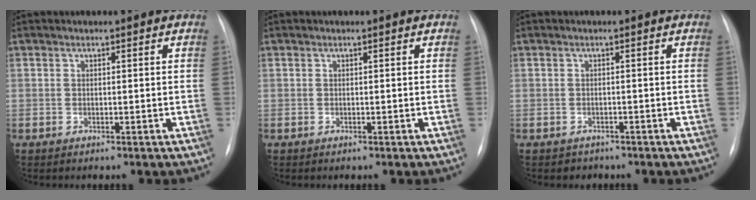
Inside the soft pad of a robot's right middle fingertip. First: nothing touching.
{"total": 0.0}
{"total": 1.7, "force": [-1.3, 1.1, -0.2], "torque": [-0.005, 0.004, -0.018]}